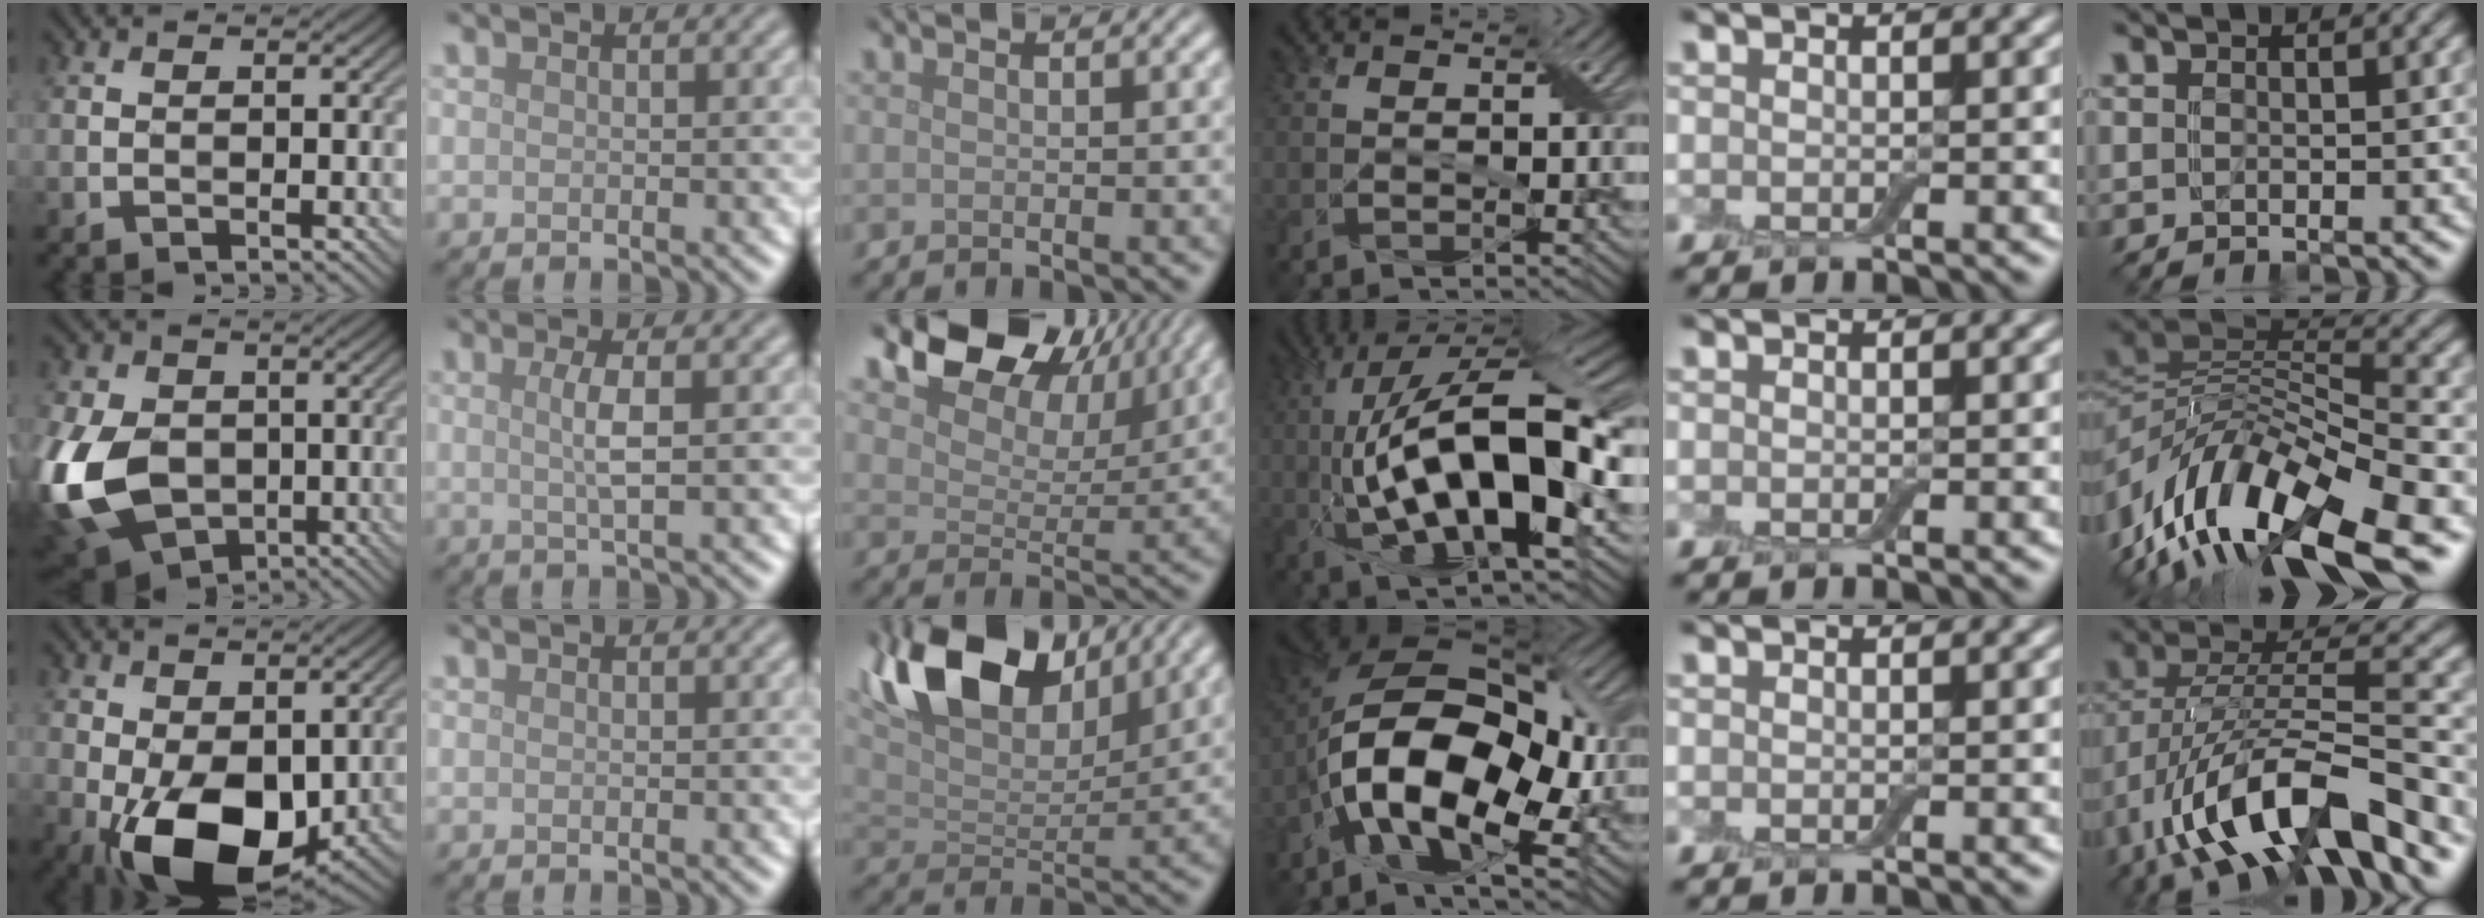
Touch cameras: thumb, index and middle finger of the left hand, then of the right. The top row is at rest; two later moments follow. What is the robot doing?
{"motion": "extract", "object": "airpods case & airpods"}